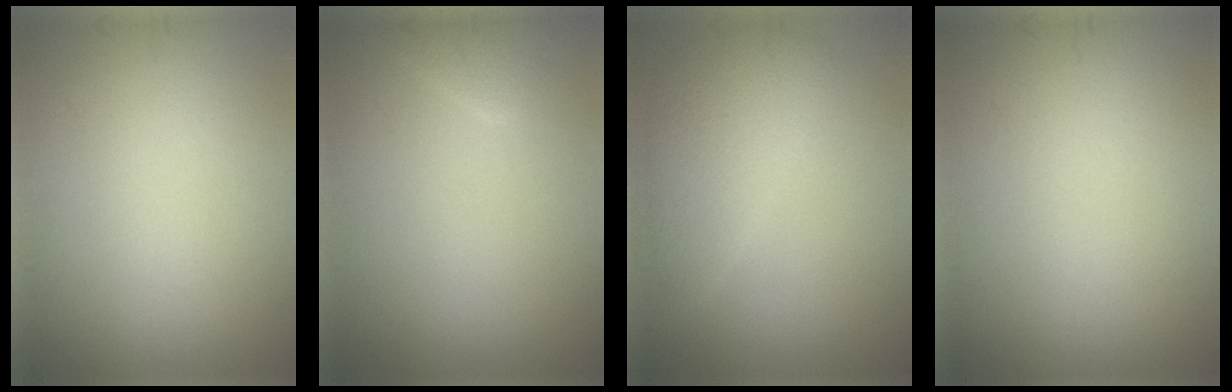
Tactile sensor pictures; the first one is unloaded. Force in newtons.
{"total": 1.6, "press": 1.6, "slide": 0.1}
{"total": 4.3, "press": 4.3, "slide": 0.2}
{"total": 0.0}